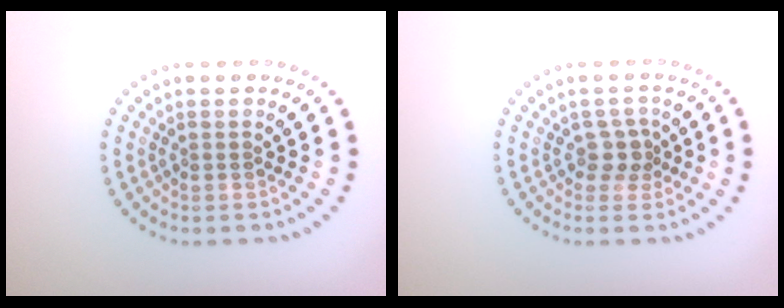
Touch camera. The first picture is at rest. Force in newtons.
{"total": 1.8, "press": 1.4, "slide": 1.1}